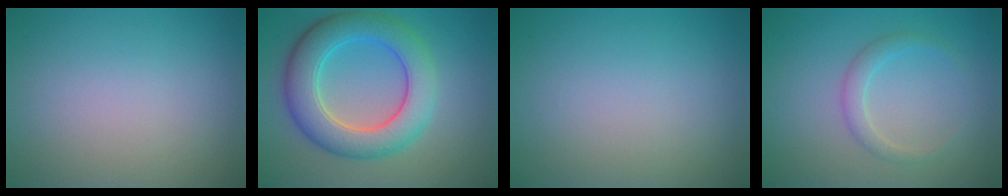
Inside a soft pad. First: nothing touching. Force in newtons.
{"total": 7.3, "press": 7.3, "slide": 0.3}
{"total": 0.0}
{"total": 1.7, "press": 1.7, "slide": 0.1}